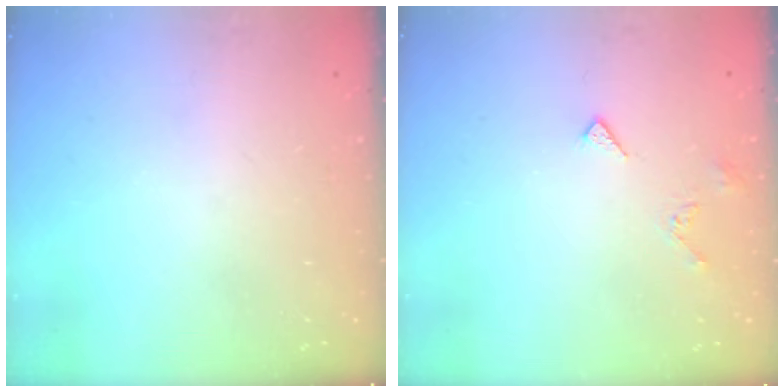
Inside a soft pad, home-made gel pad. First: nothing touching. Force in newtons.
{"total": 5.1, "press": 5.0, "slide": 0.8}